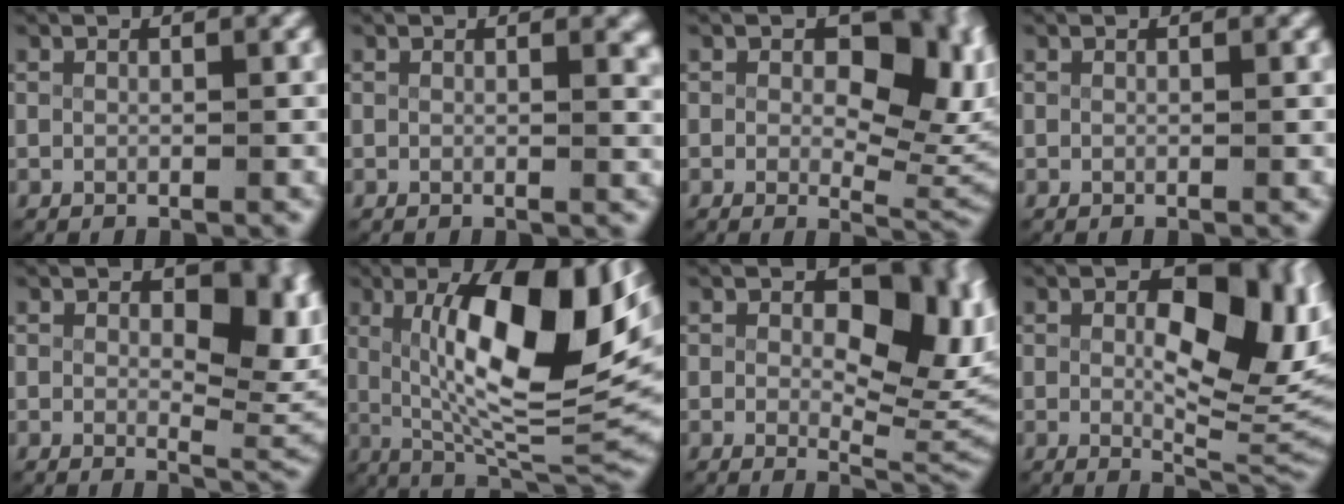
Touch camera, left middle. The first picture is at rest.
{"total": 0.8, "force": [0.6, 0.2, 0.5], "torque": [-0.006, -0.006, 0.008]}
{"total": 7.7, "force": [1.1, 4.3, 6.3], "torque": [-0.067, -0.020, 0.018]}
{"total": 0.0}
{"total": 7.3, "force": [1.6, 3.7, 6.1], "torque": [-0.052, -0.015, 0.025]}
{"total": 14.5, "force": [2.8, 5.4, 13.2], "torque": [-0.206, -0.010, 0.058]}
{"total": 8.4, "force": [1.7, 4.4, 6.9], "torque": [-0.080, -0.021, 0.027]}
{"total": 10.4, "force": [1.7, 5.1, 8.9], "torque": [-0.112, -0.022, 0.027]}